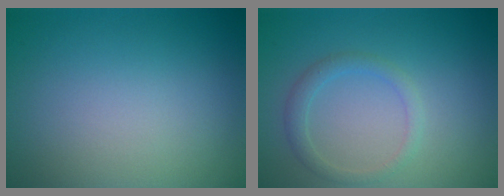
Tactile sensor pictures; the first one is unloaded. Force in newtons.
{"total": 1.6, "press": 1.6, "slide": 0.1}